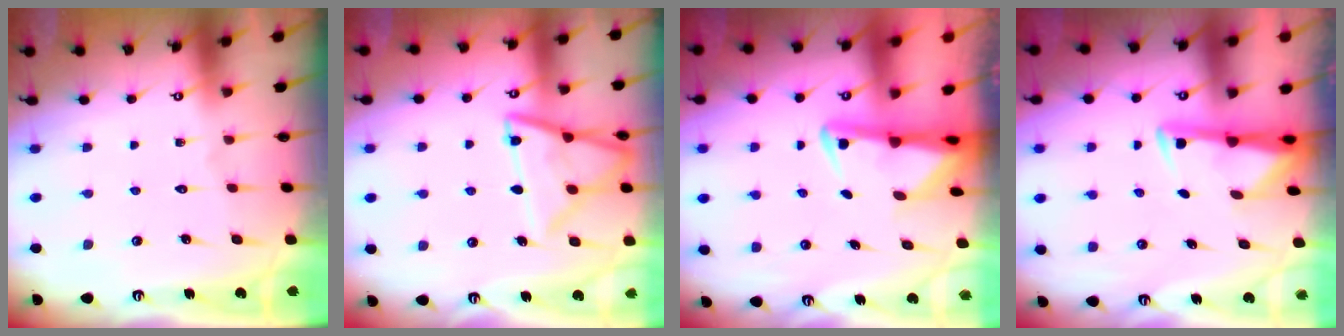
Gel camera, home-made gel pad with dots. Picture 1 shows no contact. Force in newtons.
{"total": 14.2, "press": 14.1, "slide": 1.4}
{"total": 3.5, "press": 3.4, "slide": 0.7}
{"total": 2.8, "press": 2.7, "slide": 0.5}